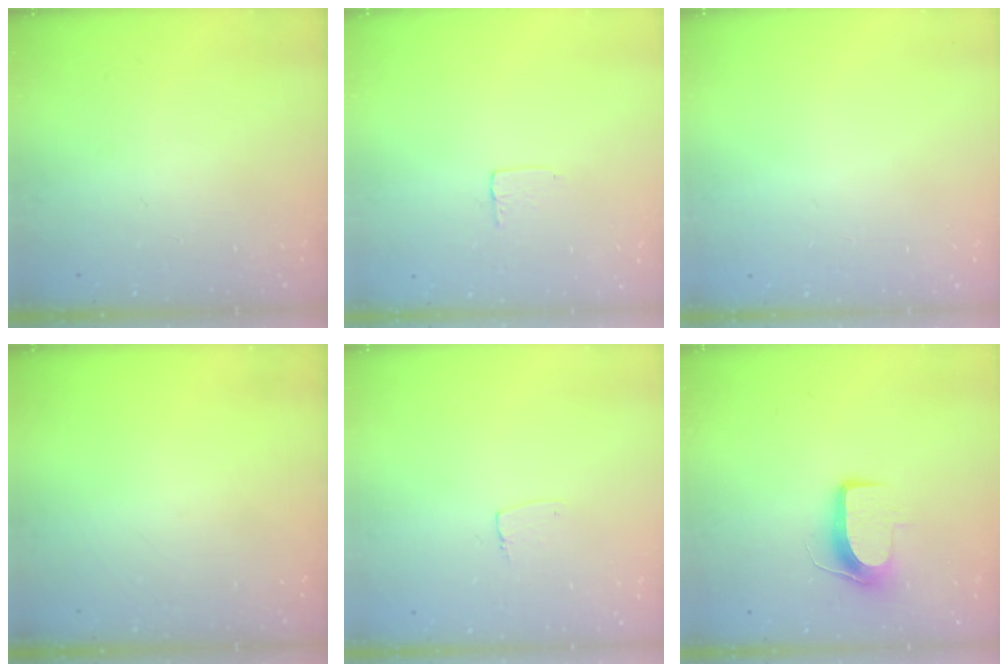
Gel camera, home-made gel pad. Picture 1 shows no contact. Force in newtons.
{"total": 3.7, "press": 3.7, "slide": 0.1}
{"total": 0.0}
{"total": 0.0}
{"total": 3.8, "press": 3.8, "slide": 0.2}
{"total": 8.8, "press": 8.8, "slide": 0.8}